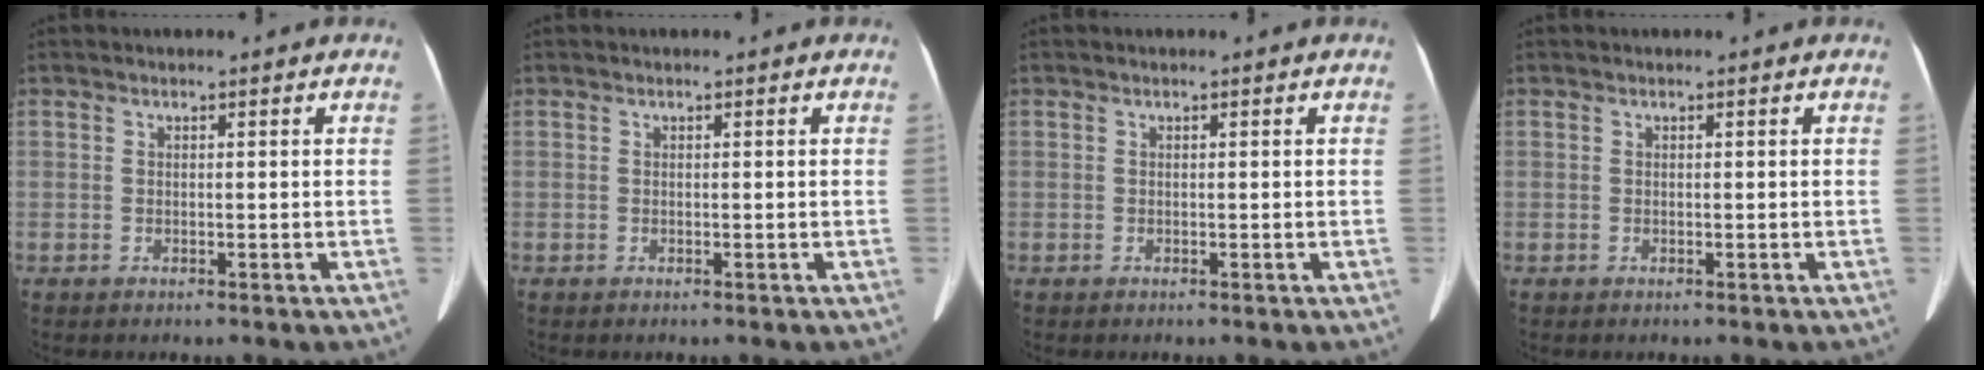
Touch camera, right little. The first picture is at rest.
{"total": 0.0}
{"total": 0.0}
{"total": 0.0}